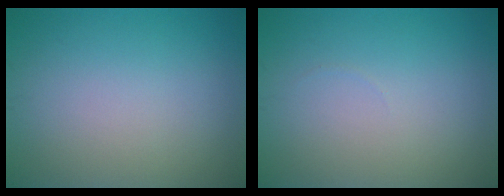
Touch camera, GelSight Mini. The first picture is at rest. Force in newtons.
{"total": 0.0}